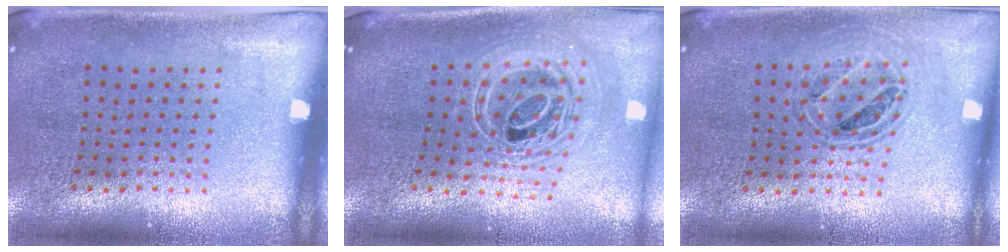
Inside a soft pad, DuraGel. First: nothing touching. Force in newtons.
{"total": 2.6, "press": 1.9, "slide": 1.8}
{"total": 0.8, "press": 0.8, "slide": 0.0}